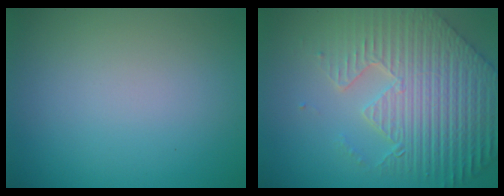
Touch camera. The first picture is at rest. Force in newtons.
{"total": 8.4, "press": 6.5, "slide": 5.3}